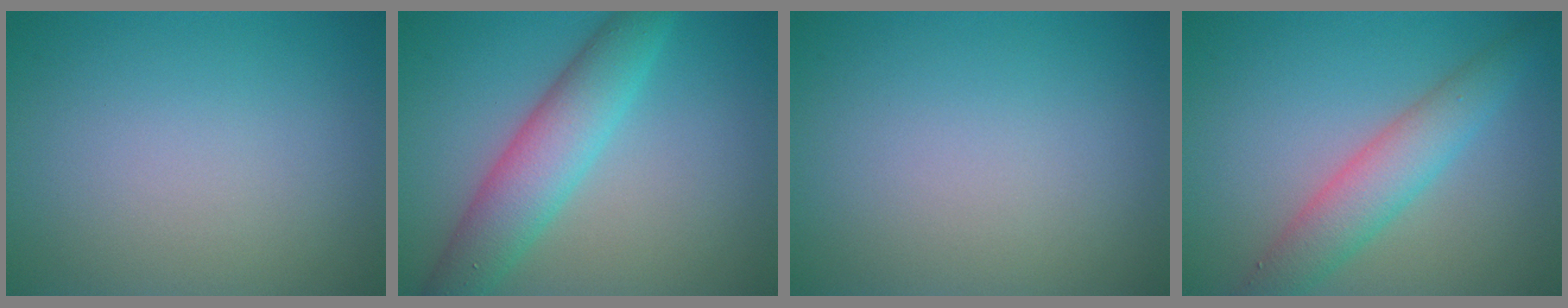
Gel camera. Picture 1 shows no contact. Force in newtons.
{"total": 5.7, "press": 5.7, "slide": 0.1}
{"total": 0.0}
{"total": 4.3, "press": 4.3, "slide": 0.1}